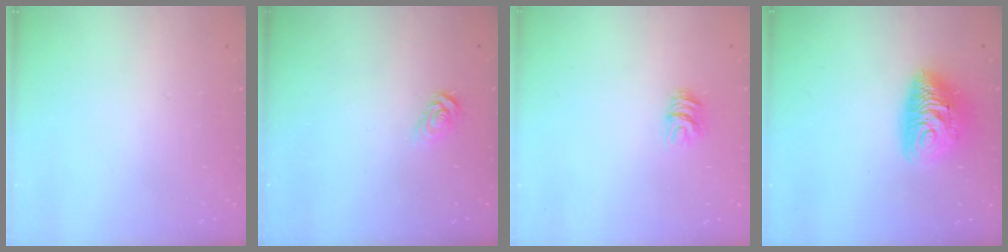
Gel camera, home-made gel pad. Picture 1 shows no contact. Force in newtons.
{"total": 3.6, "press": 3.6, "slide": 0.1}
{"total": 6.1, "press": 6.1, "slide": 0.3}
{"total": 11.9, "press": 11.9, "slide": 0.9}